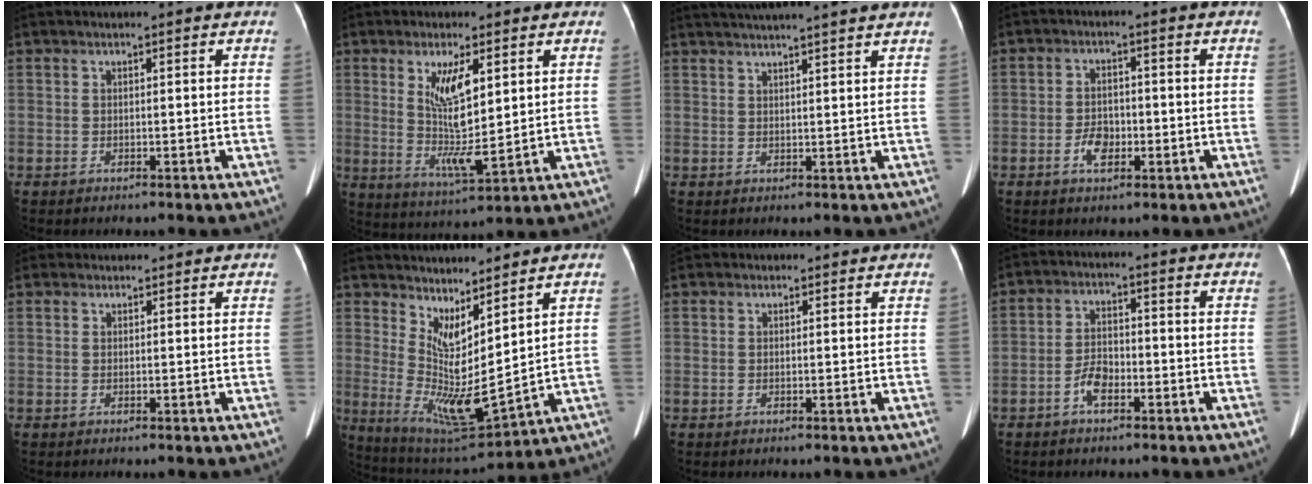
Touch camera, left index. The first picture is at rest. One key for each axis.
{"total": 8.6, "fx": 2.5, "fy": 1.5, "fz": 8.1, "tx": -0.155, "ty": -0.016, "tz": 0.050}
{"total": 12.9, "fx": 11.7, "fy": -0.9, "fz": 5.4, "tx": -0.093, "ty": 0.013, "tz": 0.152}
{"total": 4.0, "fx": -1.6, "fy": 2.1, "fz": 3.0, "tx": -0.060, "ty": 0.004, "tz": -0.027}
{"total": 2.8, "fx": 2.7, "fy": 0.8, "fz": -0.1, "tx": -0.002, "ty": 0.018, "tz": 0.039}
{"total": 9.2, "fx": 4.7, "fy": 1.7, "fz": 7.8, "tx": -0.158, "ty": -0.024, "tz": 0.108}
{"total": 1.8, "fx": 1.7, "fy": 0.6, "fz": -0.1, "tx": -0.002, "ty": 0.011, "tz": 0.025}
{"total": 4.1, "fx": -2.3, "fy": 1.7, "fz": 2.9, "tx": -0.061, "ty": 0.007, "tz": -0.045}